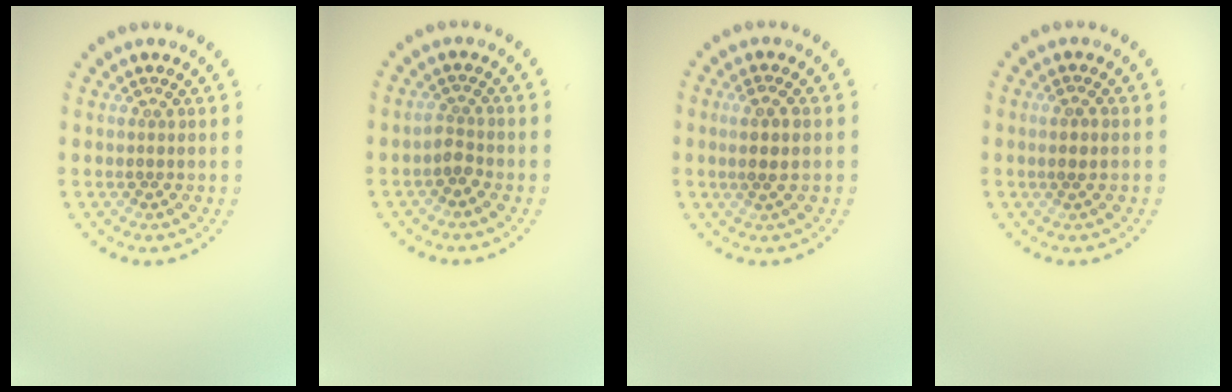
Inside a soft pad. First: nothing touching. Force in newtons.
{"total": 1.4, "press": 1.1, "slide": 0.9}
{"total": 2.1, "press": 2.0, "slide": 0.9}
{"total": 0.9, "press": 0.8, "slide": 0.4}